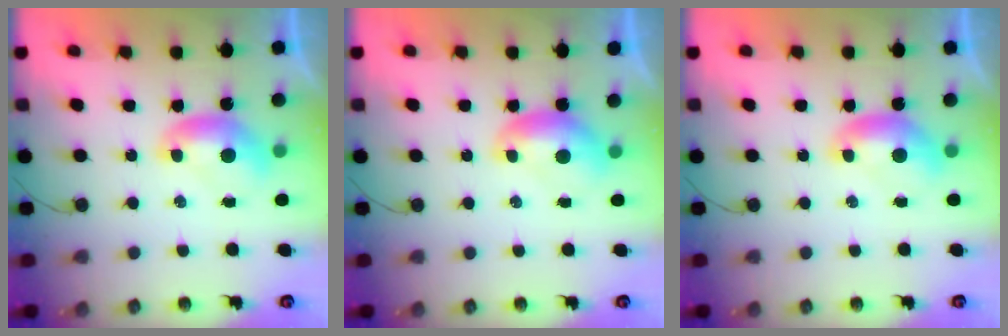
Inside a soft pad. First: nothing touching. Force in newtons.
{"total": 1.1, "press": 1.1, "slide": 0.2}
{"total": 0.0}